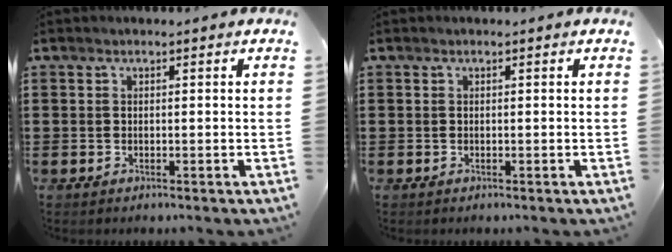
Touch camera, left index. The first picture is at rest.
{"total": 0.0}